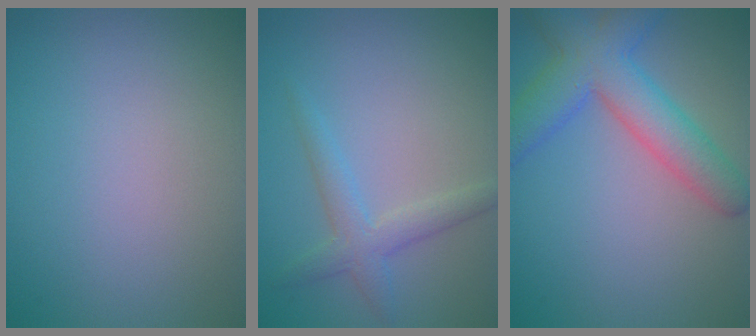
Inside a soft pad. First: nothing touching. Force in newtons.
{"total": 2.6, "press": 2.6, "slide": 0.1}
{"total": 6.6, "press": 6.5, "slide": 0.3}